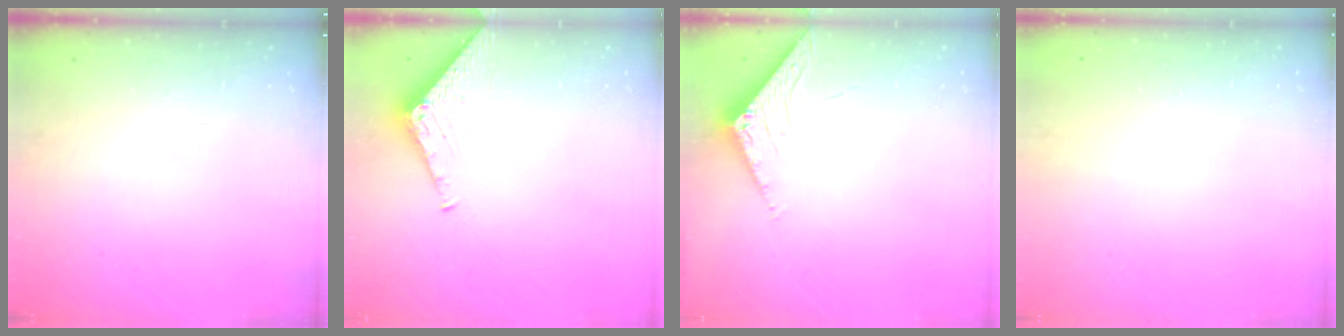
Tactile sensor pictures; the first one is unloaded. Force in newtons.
{"total": 4.1, "press": 4.1, "slide": 0.4}
{"total": 6.9, "press": 6.9, "slide": 0.5}
{"total": 0.0}